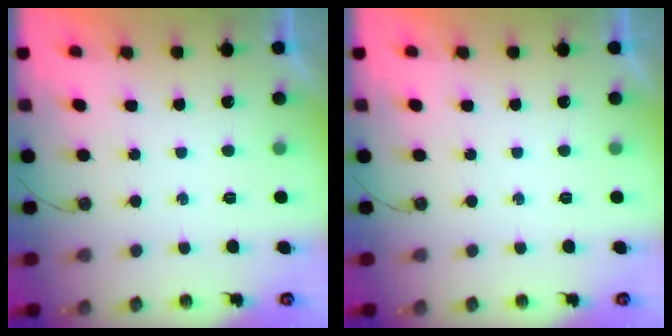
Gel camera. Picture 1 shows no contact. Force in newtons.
{"total": 0.0}